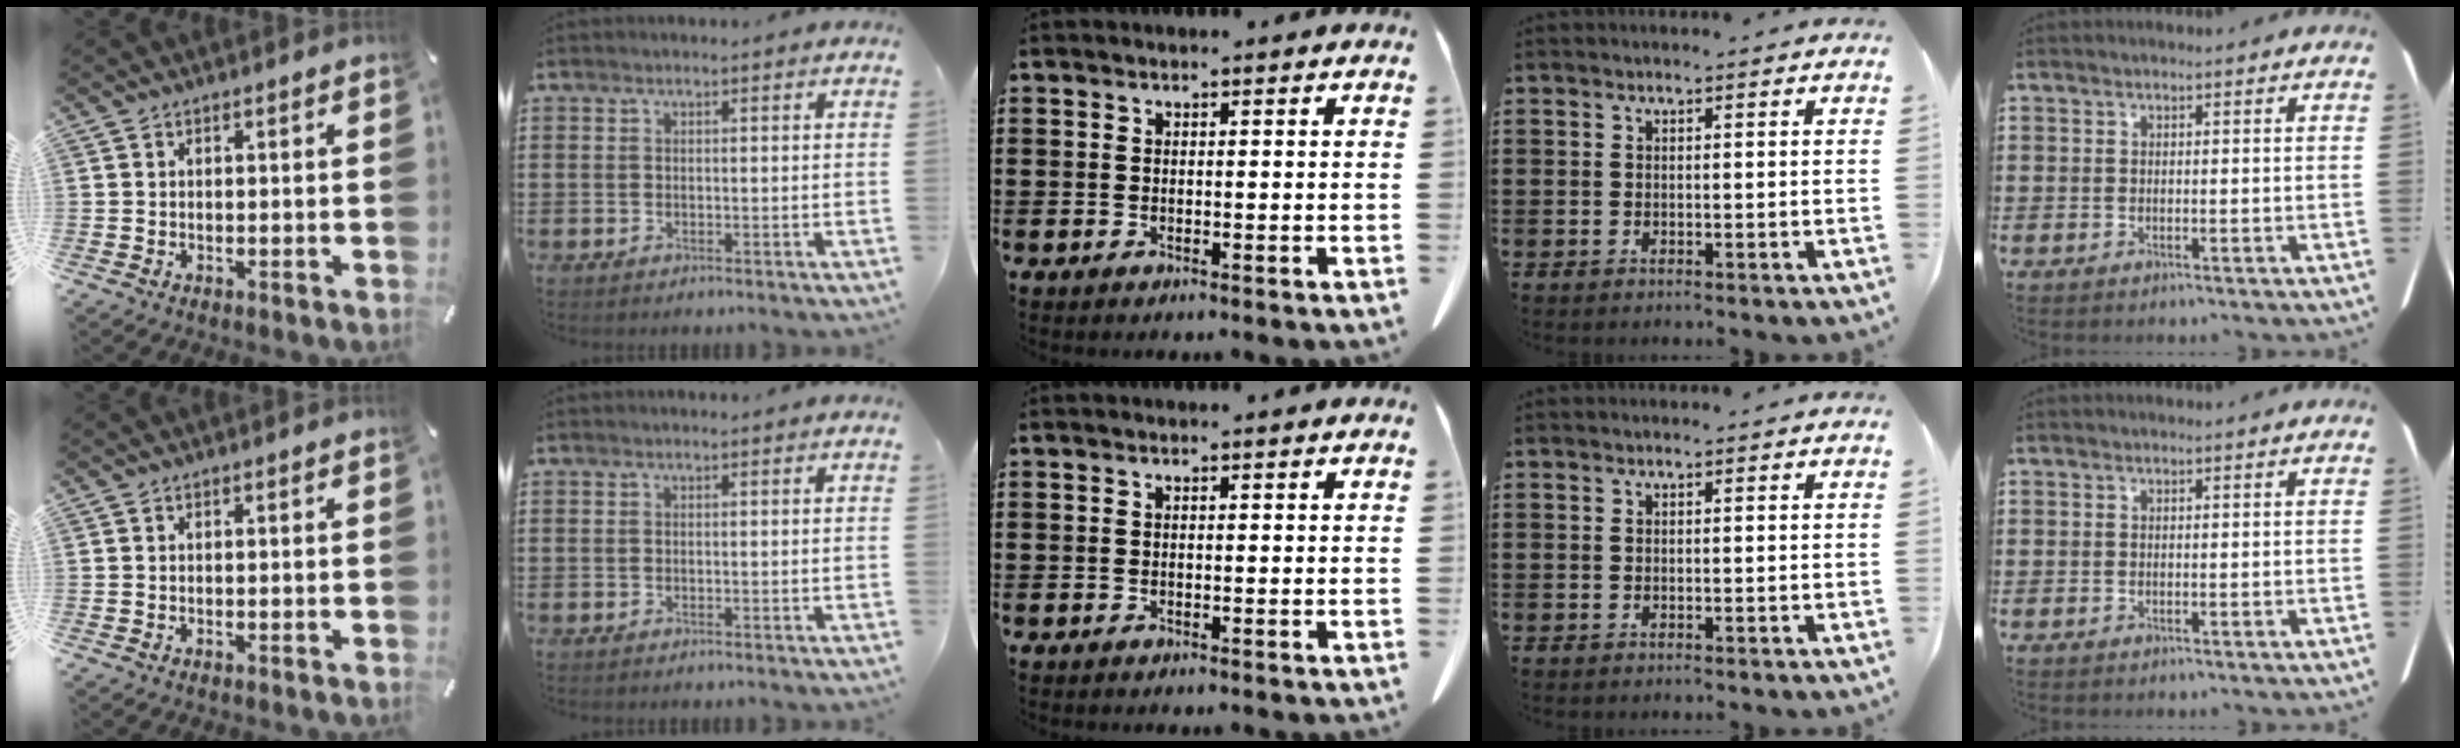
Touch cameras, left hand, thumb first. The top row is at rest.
{}